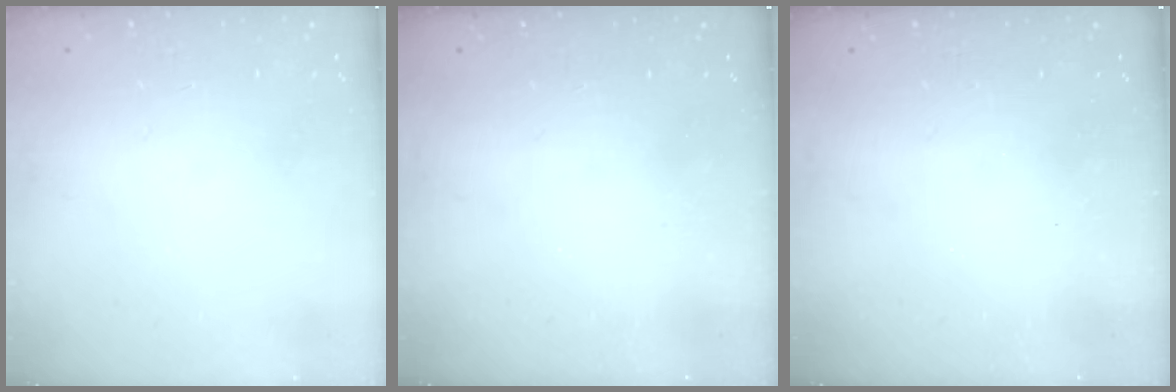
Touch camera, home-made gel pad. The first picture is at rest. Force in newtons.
{"total": 2.3, "press": 2.2, "slide": 0.8}
{"total": 2.4, "press": 2.3, "slide": 0.8}